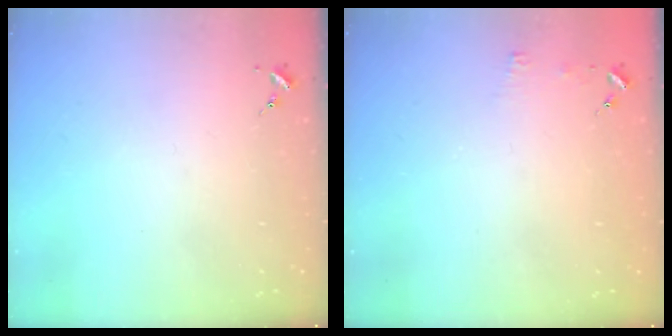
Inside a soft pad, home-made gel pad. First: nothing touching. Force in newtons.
{"total": 3.5, "press": 3.5, "slide": 0.3}